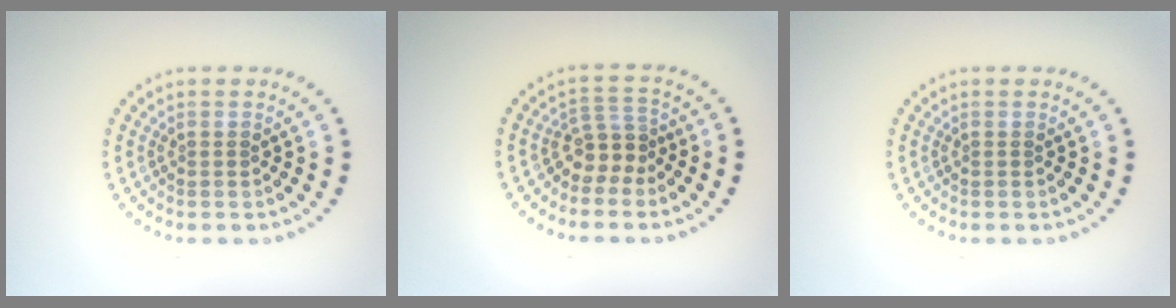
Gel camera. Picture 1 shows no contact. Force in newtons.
{"total": 2.7, "press": 1.9, "slide": 1.9}
{"total": 0.0}